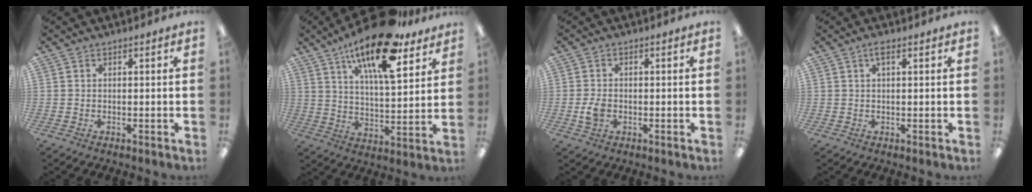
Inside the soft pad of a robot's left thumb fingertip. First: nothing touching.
{"total": 19.5, "force": [13.0, 6.5, 13.0], "torque": [-0.216, -0.072, 0.213]}
{"total": 3.5, "force": [-0.7, 2.5, 2.4], "torque": [-0.047, 0.003, -0.013]}
{"total": 2.1, "force": [1.0, 0.5, 1.7], "torque": [-0.030, 0.002, 0.015]}